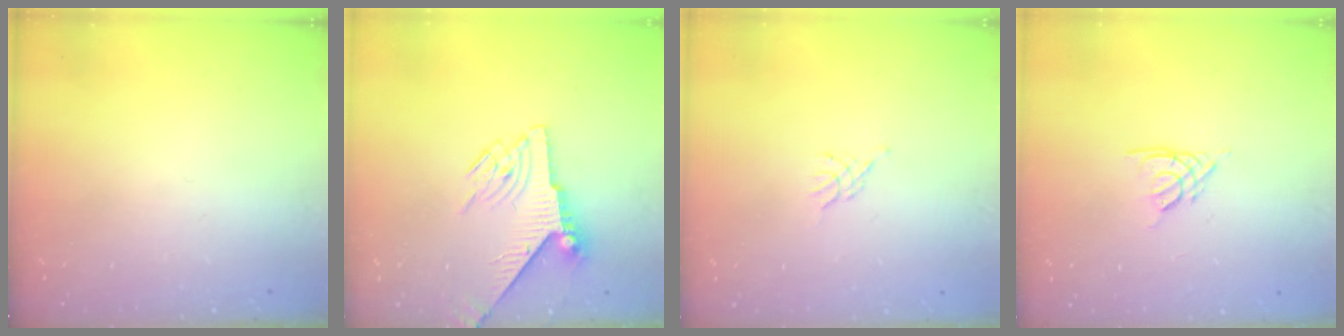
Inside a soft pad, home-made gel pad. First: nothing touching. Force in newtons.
{"total": 6.7, "press": 6.6, "slide": 1.0}
{"total": 2.3, "press": 2.2, "slide": 0.5}
{"total": 2.7, "press": 2.7, "slide": 0.4}